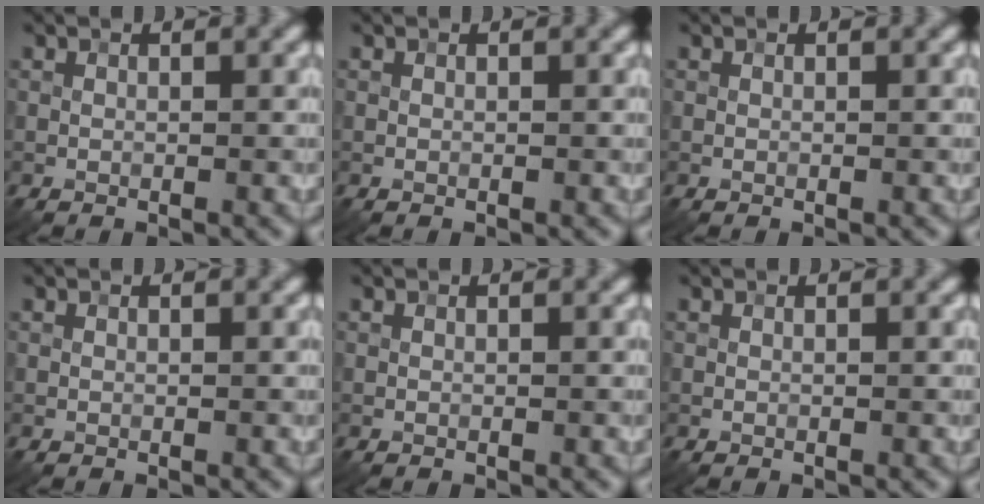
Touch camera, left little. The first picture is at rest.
{"total": 0.0}
{"total": 0.0}
{"total": 0.0}
{"total": 0.0}
{"total": 0.0}